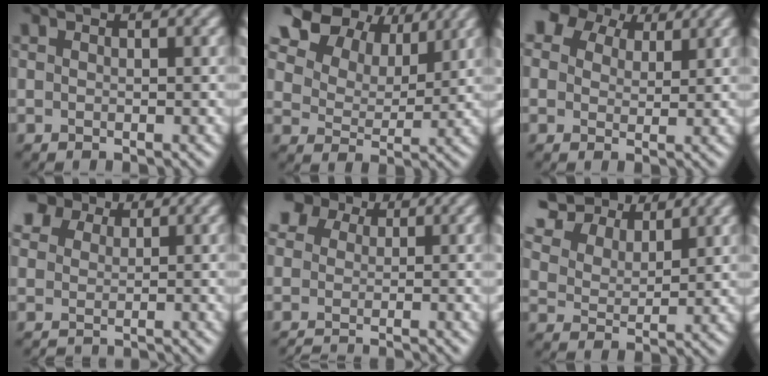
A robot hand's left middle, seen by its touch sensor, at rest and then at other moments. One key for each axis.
{"total": 11.2, "fx": 7.3, "fy": 6.5, "fz": 5.4, "tx": -0.133, "ty": 0.009, "tz": 0.141}
{"total": 5.8, "fx": 3.9, "fy": 3.6, "fz": 2.3, "tx": -0.054, "ty": 0.010, "tz": 0.059}
{"total": 4.4, "fx": 1.0, "fy": 3.9, "fz": 1.8, "tx": -0.015, "ty": 0.002, "tz": 0.012}
{"total": 4.7, "fx": -1.4, "fy": 3.7, "fz": 2.5, "tx": -0.019, "ty": -0.007, "tz": -0.018}
{"total": 8.2, "fx": 6.5, "fy": 3.8, "fz": 3.1, "tx": -0.091, "ty": 0.007, "tz": 0.119}